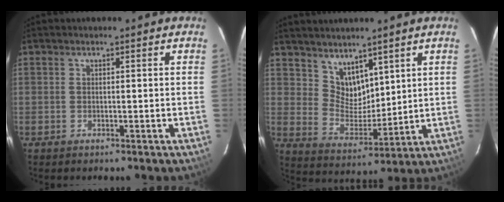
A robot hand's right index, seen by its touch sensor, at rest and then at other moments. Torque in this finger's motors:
{"motor_torque": [0.06, 0.15, 0.07, 0.04]}